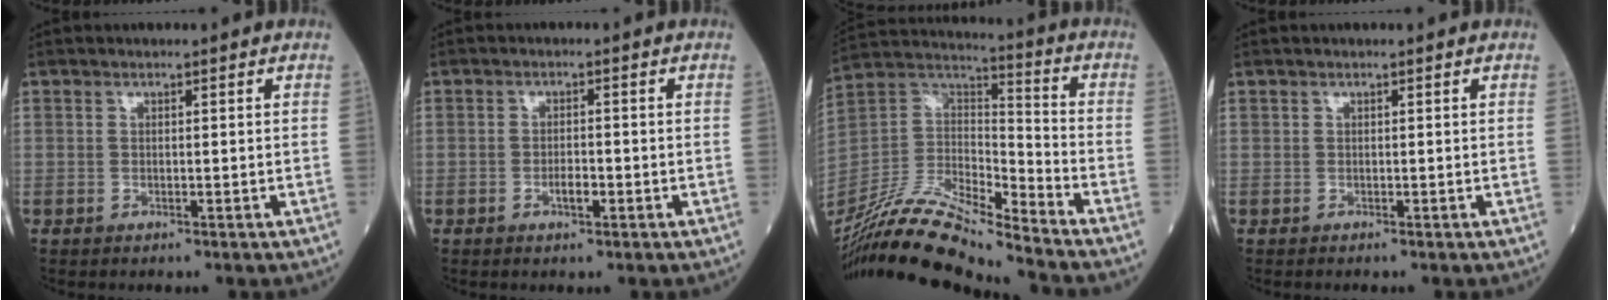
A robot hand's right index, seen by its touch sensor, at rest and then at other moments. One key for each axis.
{"total": 2.3, "fx": -0.9, "fy": 0.7, "fz": 1.9, "tx": -0.030, "ty": 0.003, "tz": -0.015}
{"total": 18.1, "fx": -16.1, "fy": 0.7, "fz": 8.1, "tx": -0.172, "ty": 0.008, "tz": -0.303}
{"total": 0.0}